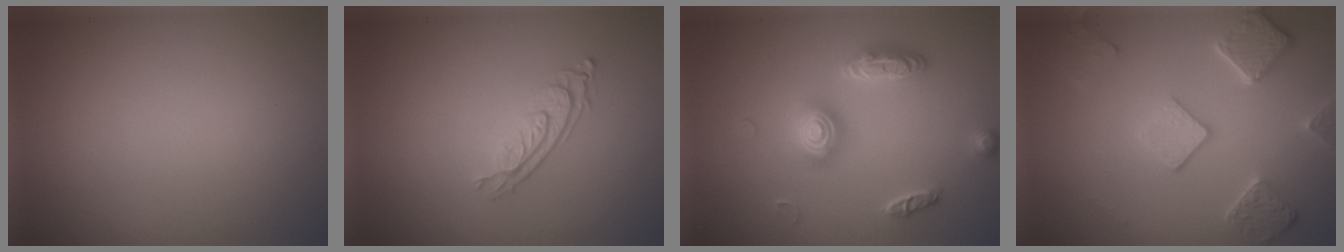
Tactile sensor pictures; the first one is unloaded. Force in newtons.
{"total": 2.9, "press": 2.1, "slide": 2.1}
{"total": 3.1, "press": 3.1, "slide": 0.3}
{"total": 5.1, "press": 4.0, "slide": 3.2}